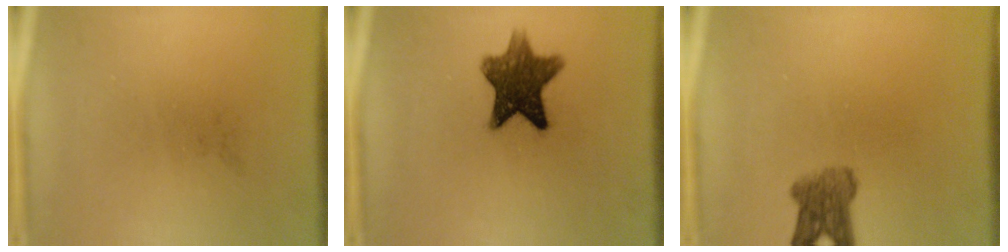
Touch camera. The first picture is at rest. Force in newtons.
{"total": 10.0}
{"total": 4.7}